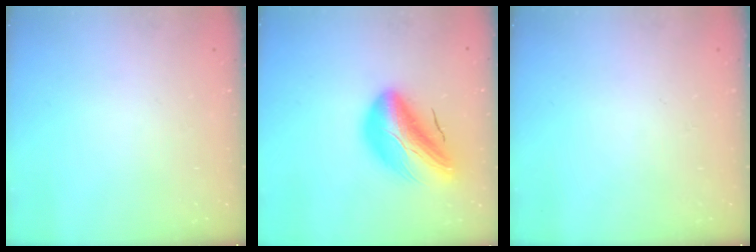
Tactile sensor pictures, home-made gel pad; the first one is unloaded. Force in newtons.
{"total": 18.3, "press": 17.6, "slide": 4.7}
{"total": 0.0}